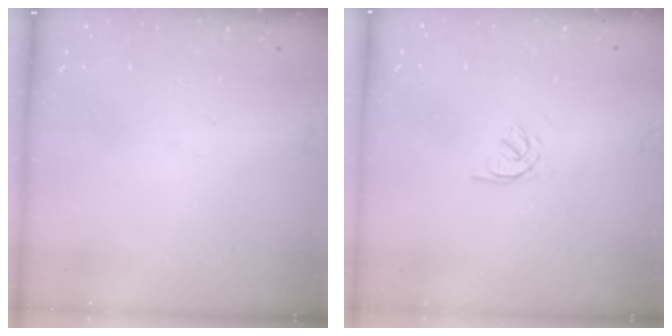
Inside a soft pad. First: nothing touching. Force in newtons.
{"total": 2.1, "press": 2.0, "slide": 0.5}